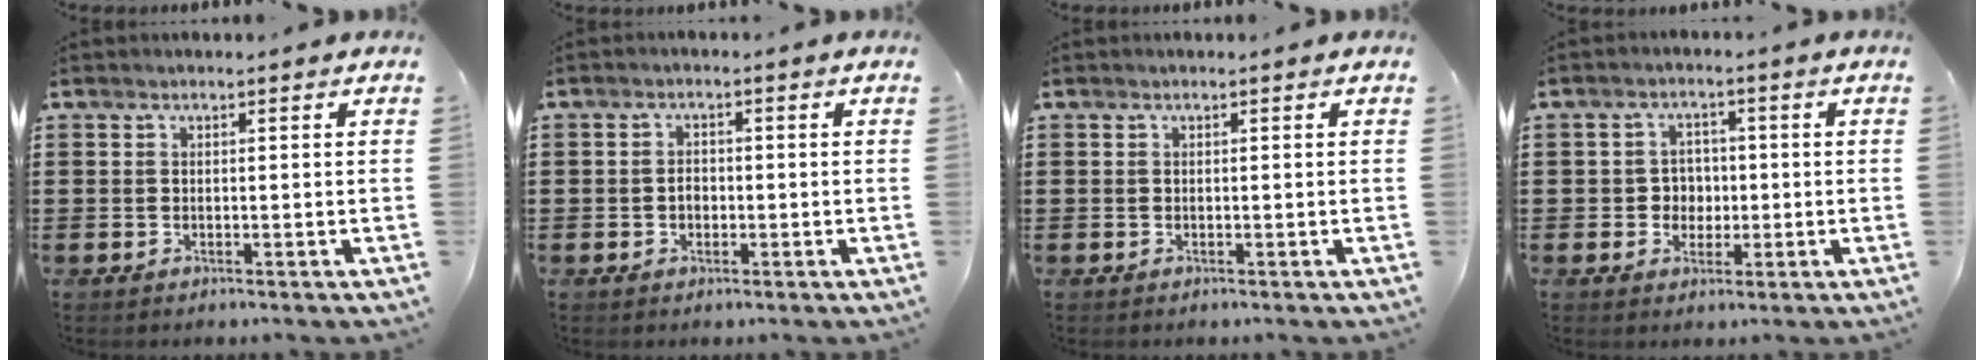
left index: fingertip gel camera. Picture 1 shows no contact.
{"total": 1.7, "force": [-0.4, 1.3, 1.1], "torque": [-0.023, 0.006, -0.009]}
{"total": 0.0}
{"total": 3.3, "force": [-0.4, 3.1, 1.2], "torque": [-0.034, 0.006, -0.013]}